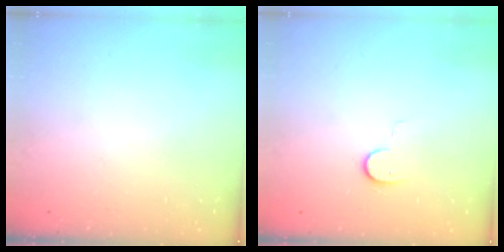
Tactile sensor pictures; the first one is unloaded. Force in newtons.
{"total": 6.2, "press": 6.2, "slide": 0.6}